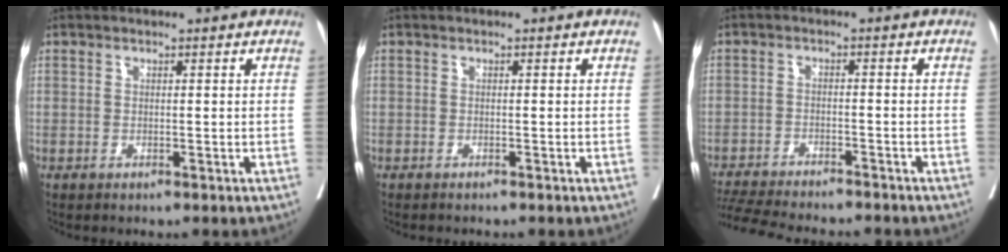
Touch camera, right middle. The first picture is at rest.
{"total": 1.2, "force": [-0.9, 0.0, 0.7], "torque": [-0.013, -0.002, -0.009]}
{"total": 13.7, "force": [-12.5, 1.5, 5.4], "torque": [-0.107, -0.016, -0.182]}